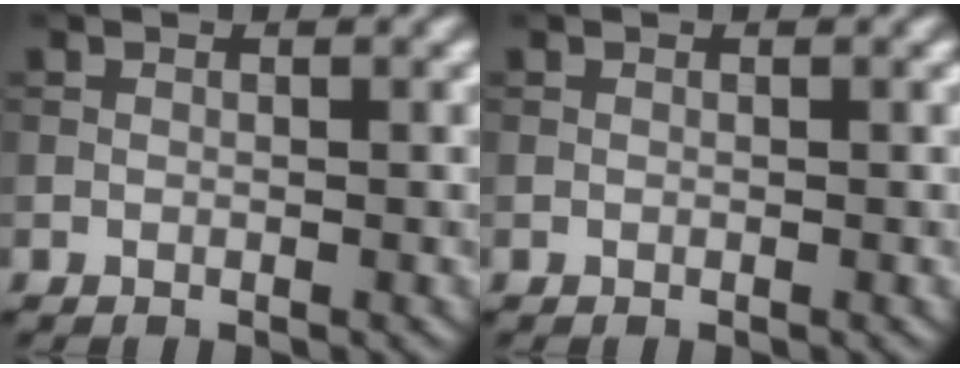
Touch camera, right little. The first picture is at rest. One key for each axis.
{"total": 0.0}